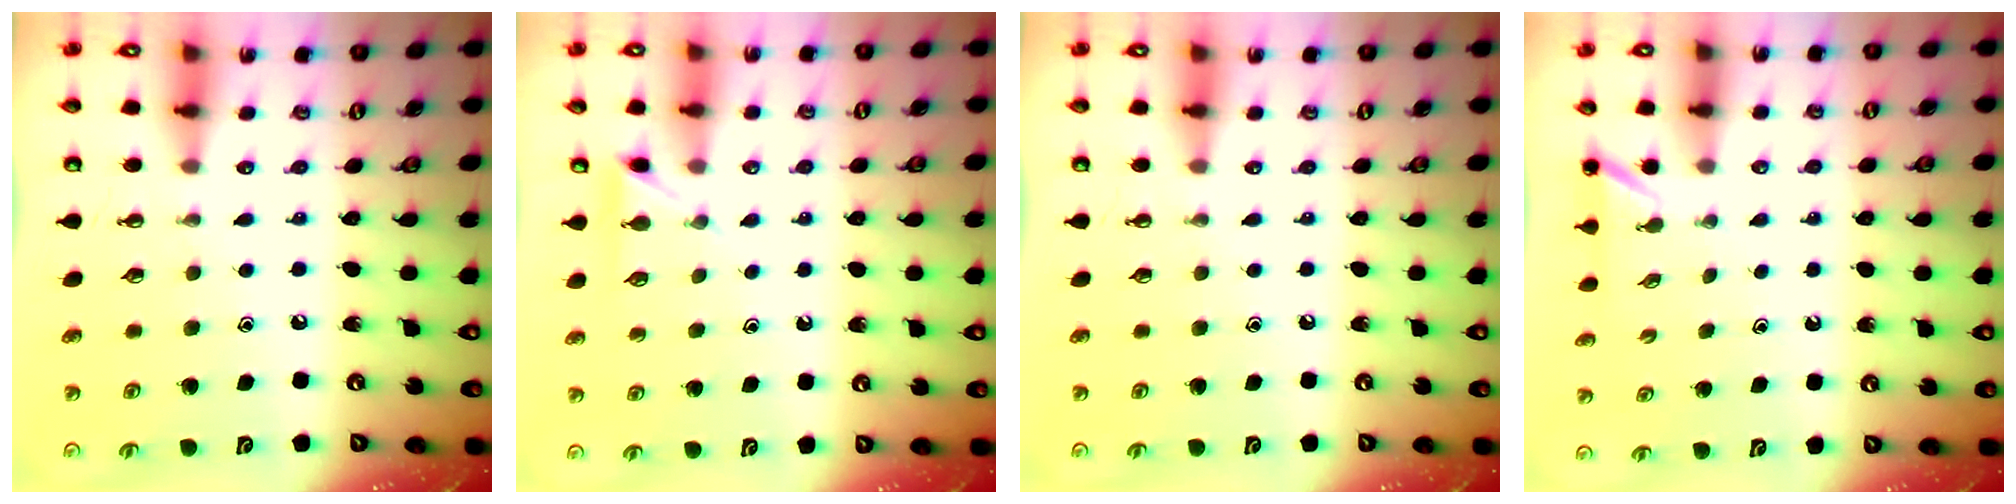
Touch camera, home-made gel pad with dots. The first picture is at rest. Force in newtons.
{"total": 3.5, "press": 3.5, "slide": 0.4}
{"total": 0.0}
{"total": 1.5, "press": 1.5, "slide": 0.1}